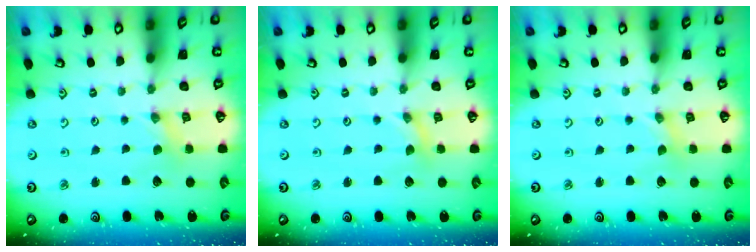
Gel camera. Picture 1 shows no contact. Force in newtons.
{"total": 0.0}
{"total": 0.0}